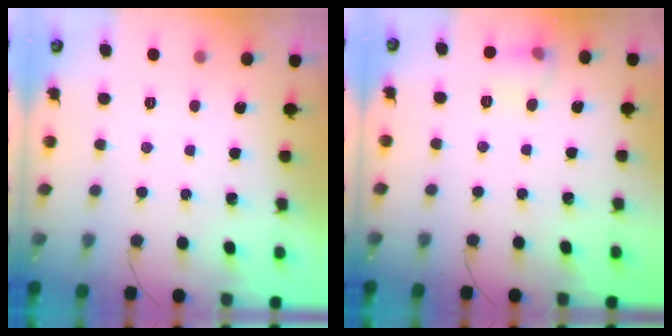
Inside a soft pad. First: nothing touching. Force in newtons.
{"total": 5.9, "press": 5.7, "slide": 1.4}